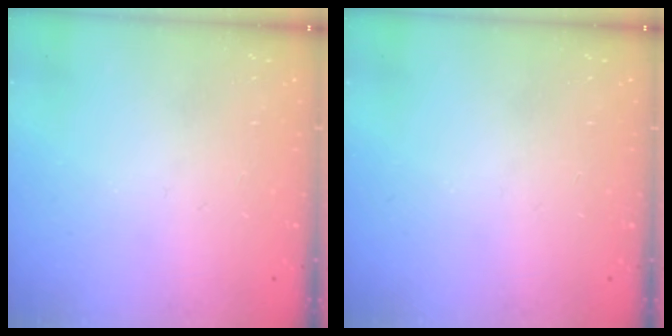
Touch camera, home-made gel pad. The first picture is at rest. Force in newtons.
{"total": 0.0}